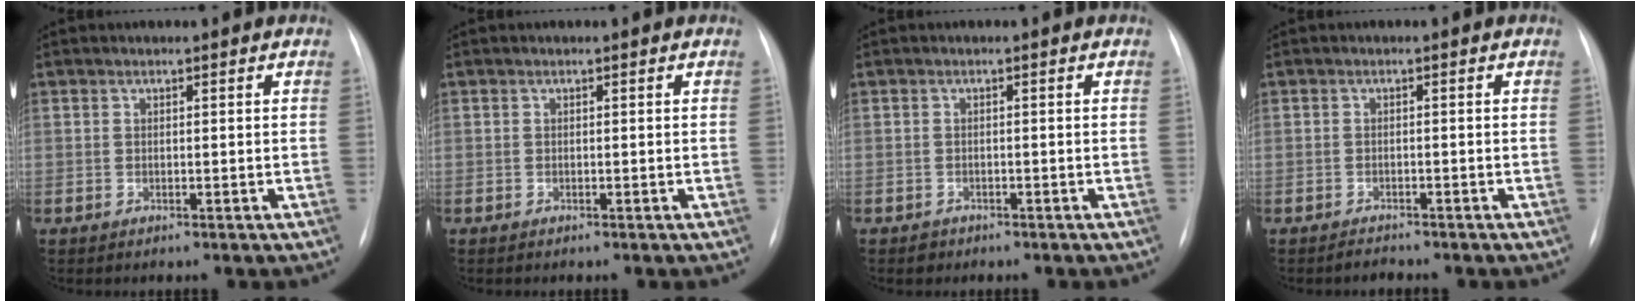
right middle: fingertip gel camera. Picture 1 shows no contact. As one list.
[{"total": 0.0}, {"total": 1.2, "force": [-0.9, 0.9, -0.1], "torque": [0.000, 0.003, -0.014]}, {"total": 1.2, "force": [-1.2, 0.3, 0.0], "torque": [-0.002, -0.003, -0.017]}]